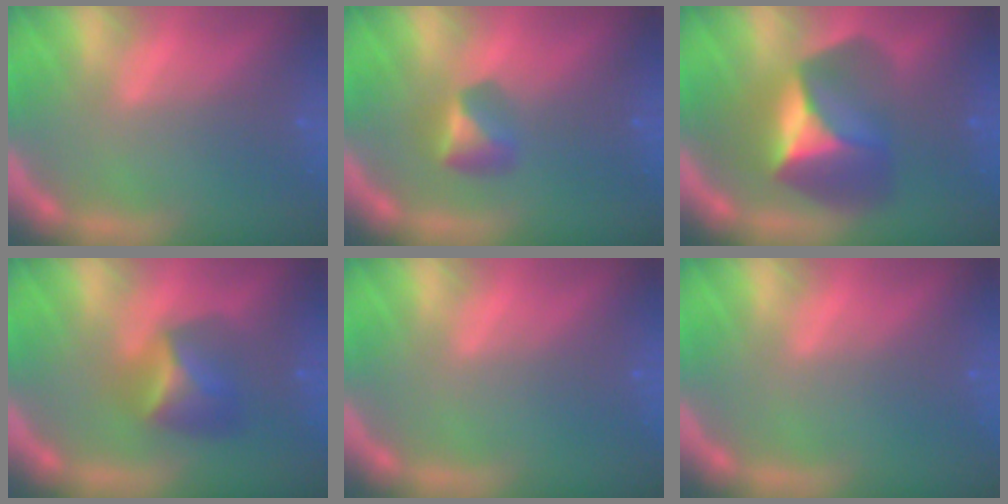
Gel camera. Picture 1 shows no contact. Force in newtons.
{"total": 2.4}
{"total": 7.4}
{"total": 4.0}
{"total": 0.0}
{"total": 0.0}